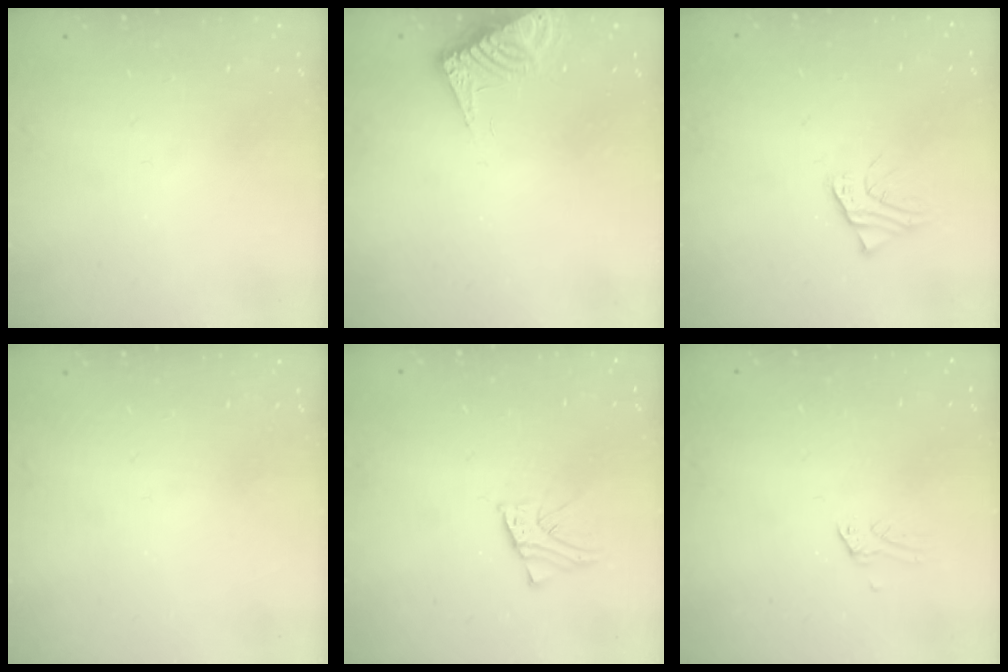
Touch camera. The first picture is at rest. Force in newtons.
{"total": 9.4, "press": 9.4, "slide": 0.7}
{"total": 1.6, "press": 1.6, "slide": 0.2}
{"total": 0.0}
{"total": 2.5, "press": 2.5, "slide": 0.2}
{"total": 0.0}